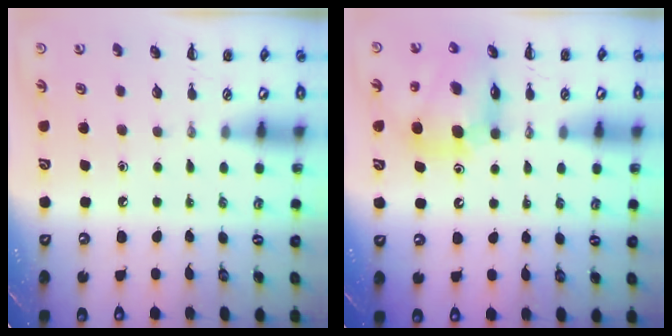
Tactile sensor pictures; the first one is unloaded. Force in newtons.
{"total": 11.8, "press": 11.3, "slide": 3.4}